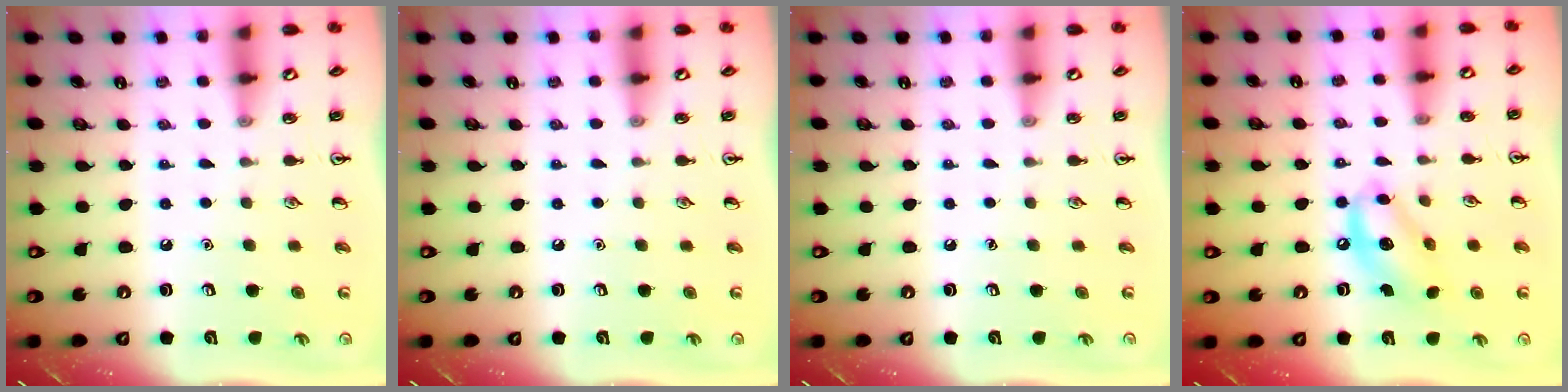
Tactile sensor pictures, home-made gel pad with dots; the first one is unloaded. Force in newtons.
{"total": 0.0}
{"total": 0.0}
{"total": 11.2, "press": 10.9, "slide": 2.5}